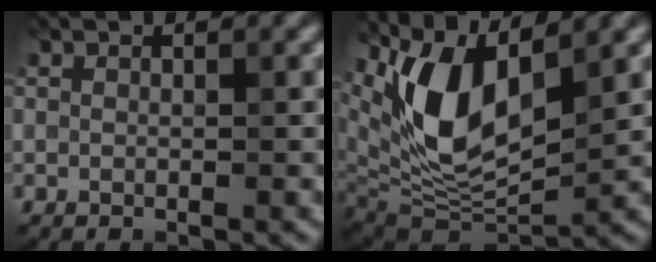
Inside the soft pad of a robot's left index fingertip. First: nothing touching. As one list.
[{"total": 9.4, "force": [3.8, 4.2, 7.5], "torque": [-0.152, -0.011, 0.070]}]